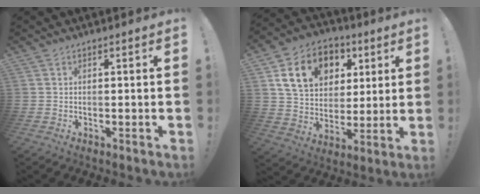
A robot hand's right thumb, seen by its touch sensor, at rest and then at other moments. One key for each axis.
{"total": 17.0, "fx": 6.8, "fy": 12.8, "fz": 8.9, "tx": -0.135, "ty": -0.018, "tz": 0.133}